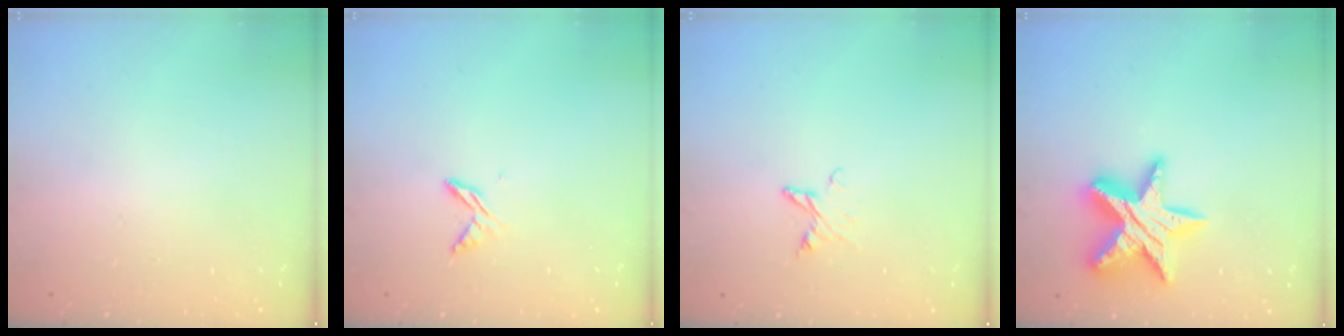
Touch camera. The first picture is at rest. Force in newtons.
{"total": 6.0, "press": 6.0, "slide": 0.7}
{"total": 3.2, "press": 3.2, "slide": 0.4}
{"total": 16.7, "press": 16.6, "slide": 1.2}